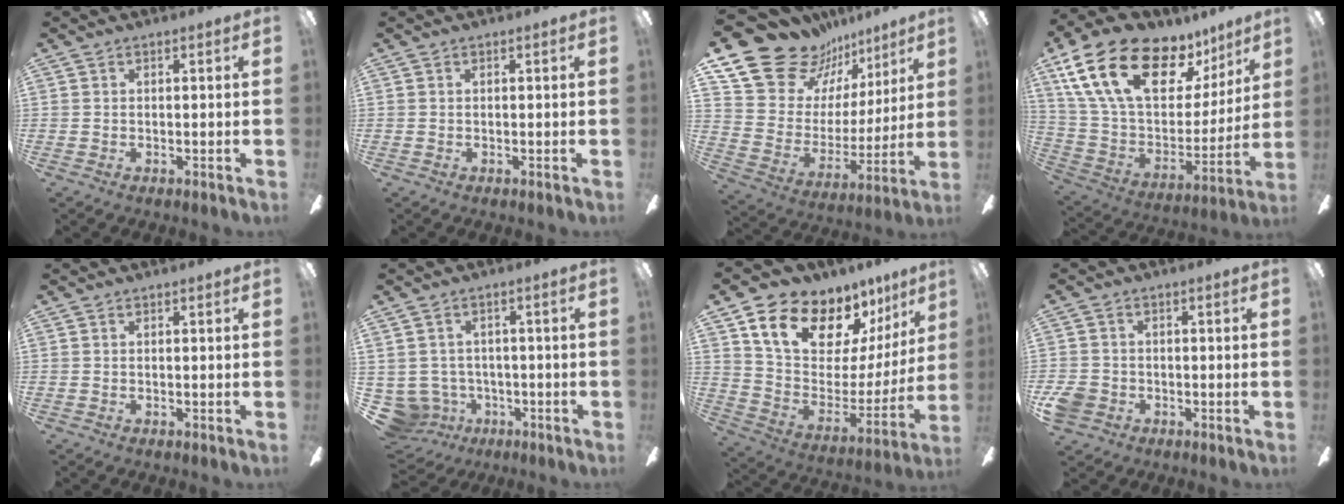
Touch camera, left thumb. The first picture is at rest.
{"total": 0.0}
{"total": 19.6, "force": [15.2, 10.9, 6.0], "torque": [-0.126, -0.112, 0.291]}
{"total": 24.4, "force": [14.4, 13.2, 14.7], "torque": [-0.259, -0.076, 0.263]}
{"total": 0.0}
{"total": 6.4, "force": [-1.3, 6.0, 1.6], "torque": [-0.084, -0.002, -0.023]}
{"total": 17.5, "force": [12.9, 9.0, 7.7], "torque": [-0.142, -0.095, 0.234]}
{"total": 4.7, "force": [-2.1, 3.8, 1.8], "torque": [-0.048, 0.013, -0.040]}